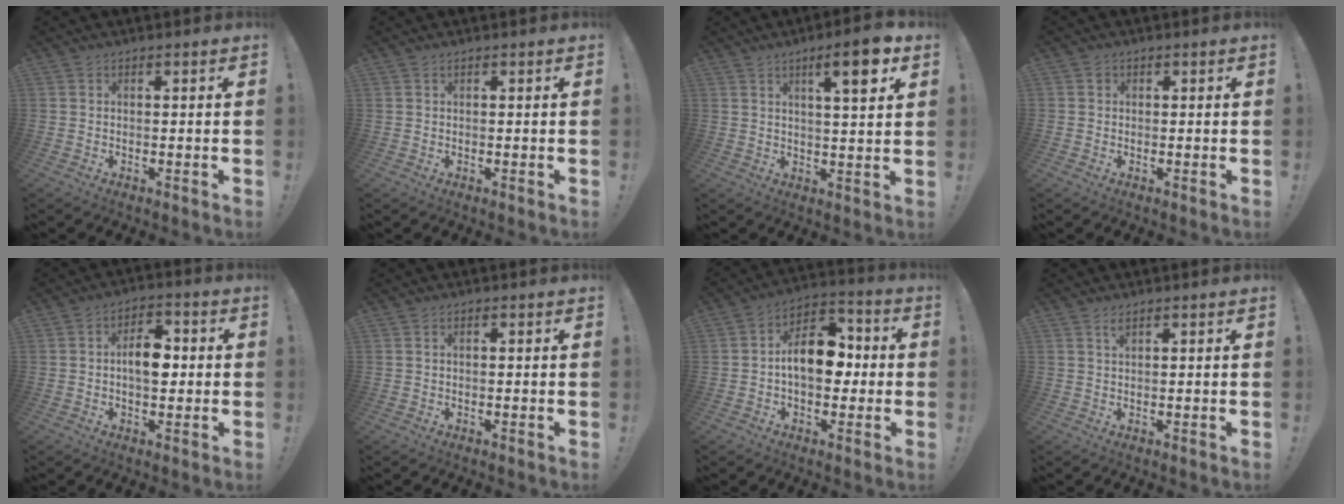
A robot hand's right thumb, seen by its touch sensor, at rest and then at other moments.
{"total": 0.0}
{"total": 9.4, "force": [4.6, 1.6, 8.1], "torque": [-0.102, -0.018, 0.063]}
{"total": 1.5, "force": [0.3, 1.5, 0.3], "torque": [0.003, 0.000, 0.003]}
{"total": 8.7, "force": [0.0, 5.2, 7.0], "torque": [-0.103, 0.008, -0.004]}
{"total": 0.6, "force": [0.1, 0.2, 0.5], "torque": [-0.012, 0.003, 0.002]}
{"total": 13.8, "force": [-0.7, 9.1, 10.4], "torque": [-0.153, 0.020, -0.012]}
{"total": 1.5, "force": [1.1, 0.4, 1.0], "torque": [-0.009, -0.005, 0.018]}